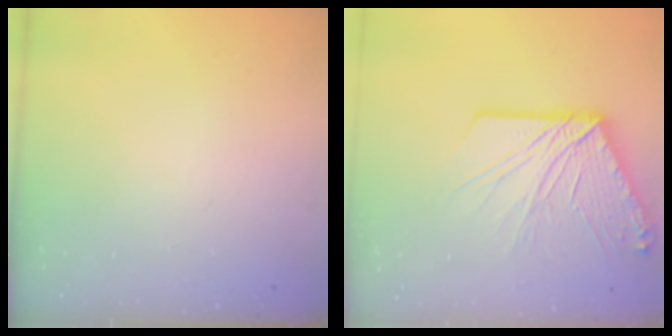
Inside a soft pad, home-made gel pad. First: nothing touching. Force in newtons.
{"total": 18.3, "press": 18.2, "slide": 1.6}